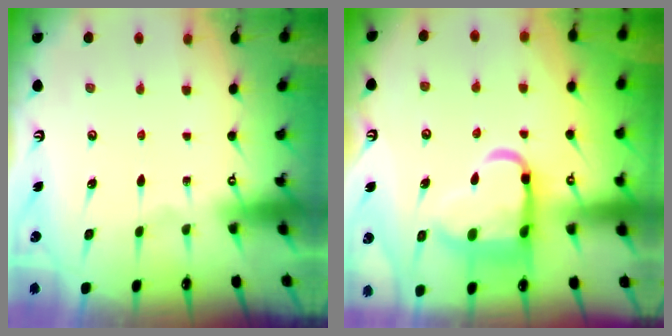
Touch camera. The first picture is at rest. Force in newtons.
{"total": 14.8, "press": 14.7, "slide": 1.7}